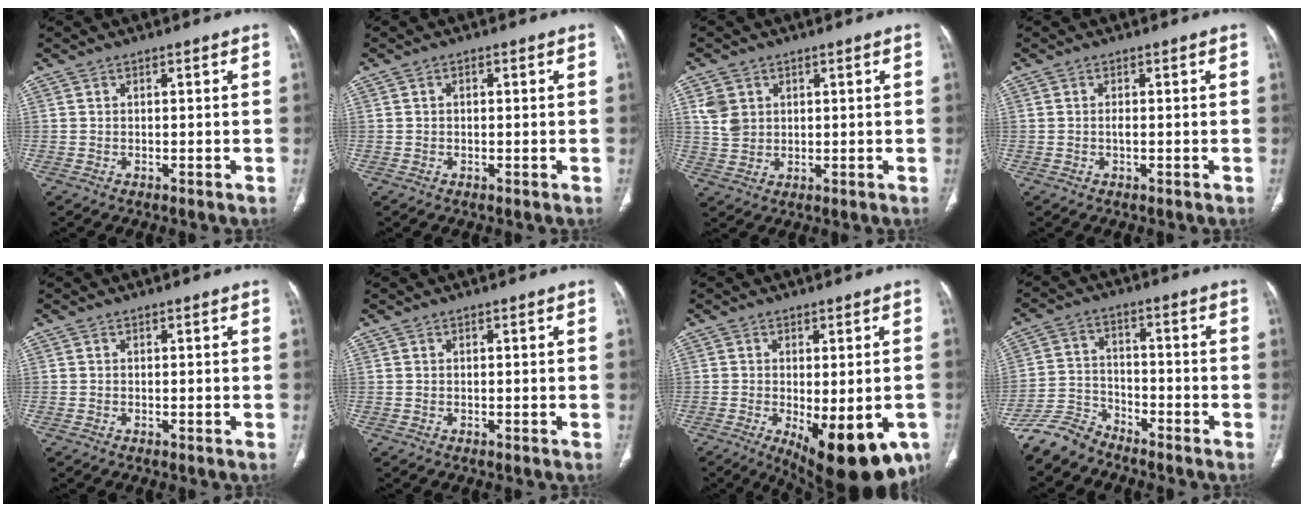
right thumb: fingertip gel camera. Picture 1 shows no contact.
{"total": 0.7, "force": [0.1, 0.5, 0.5], "torque": [-0.005, 0.003, 0.000]}
{"total": 5.0, "force": [1.8, 4.1, 2.3], "torque": [-0.026, -0.005, 0.043]}
{"total": 0.8, "force": [-0.1, 0.3, 0.7], "torque": [-0.011, 0.001, -0.001]}
{"total": 0.0}
{"total": 0.0}
{"total": 16.7, "force": [-7.0, 6.9, 13.5], "torque": [-0.147, -0.012, -0.085]}
{"total": 6.8, "force": [-6.3, 2.3, 0.1], "torque": [-0.002, 0.040, -0.135]}